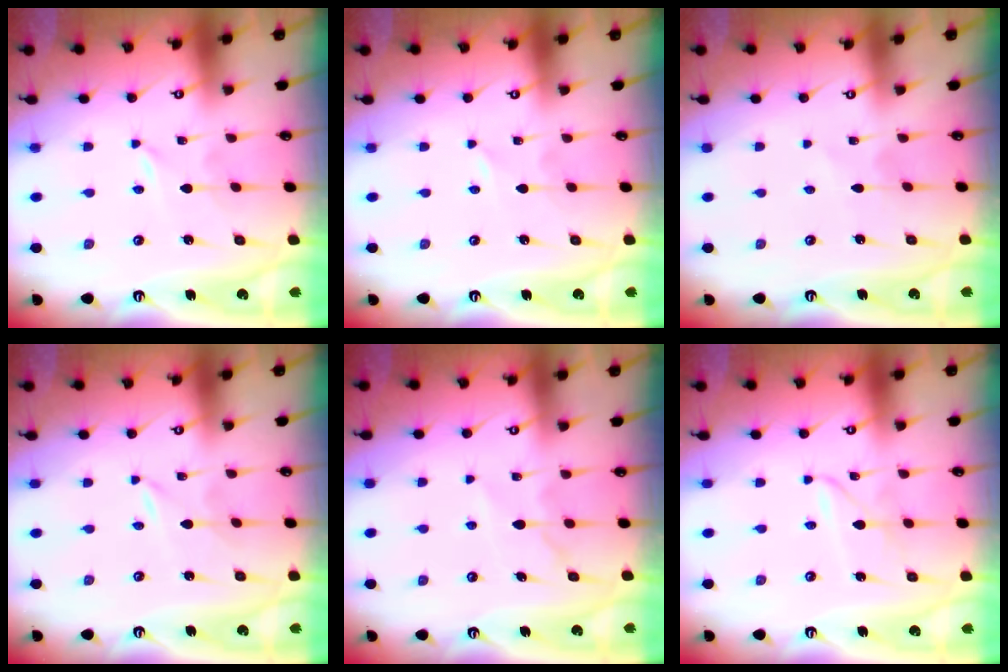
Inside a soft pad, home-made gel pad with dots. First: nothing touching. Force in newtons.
{"total": 0.0}
{"total": 2.6, "press": 2.6, "slide": 0.3}
{"total": 0.0}
{"total": 7.1, "press": 7.0, "slide": 0.9}
{"total": 2.4, "press": 2.4, "slide": 0.3}